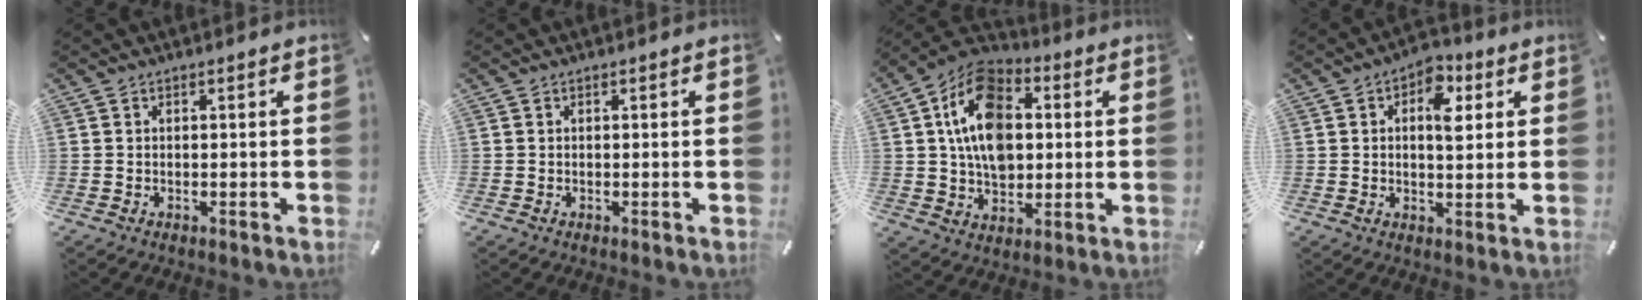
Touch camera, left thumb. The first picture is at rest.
{"total": 0.0}
{"total": 16.2, "force": [2.6, 11.8, 10.8], "torque": [-0.195, 0.007, 0.044]}
{"total": 8.1, "force": [2.3, 4.9, 6.1], "torque": [-0.060, -0.011, 0.029]}